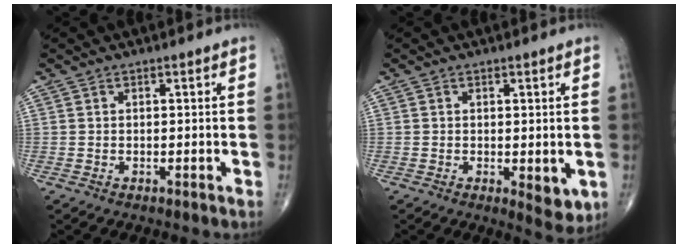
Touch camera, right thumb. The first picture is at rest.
{"total": 4.8, "force": [-0.8, 2.3, 4.2], "torque": [-0.044, -0.012, -0.007]}